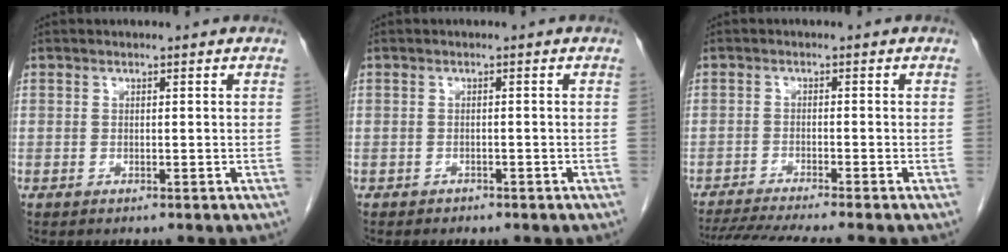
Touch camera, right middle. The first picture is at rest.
{"total": 1.5, "force": [-1.2, 0.8, 0.5], "torque": [-0.019, -0.001, -0.010]}
{"total": 10.5, "force": [-9.3, -0.6, 4.9], "torque": [-0.065, -0.017, -0.145]}